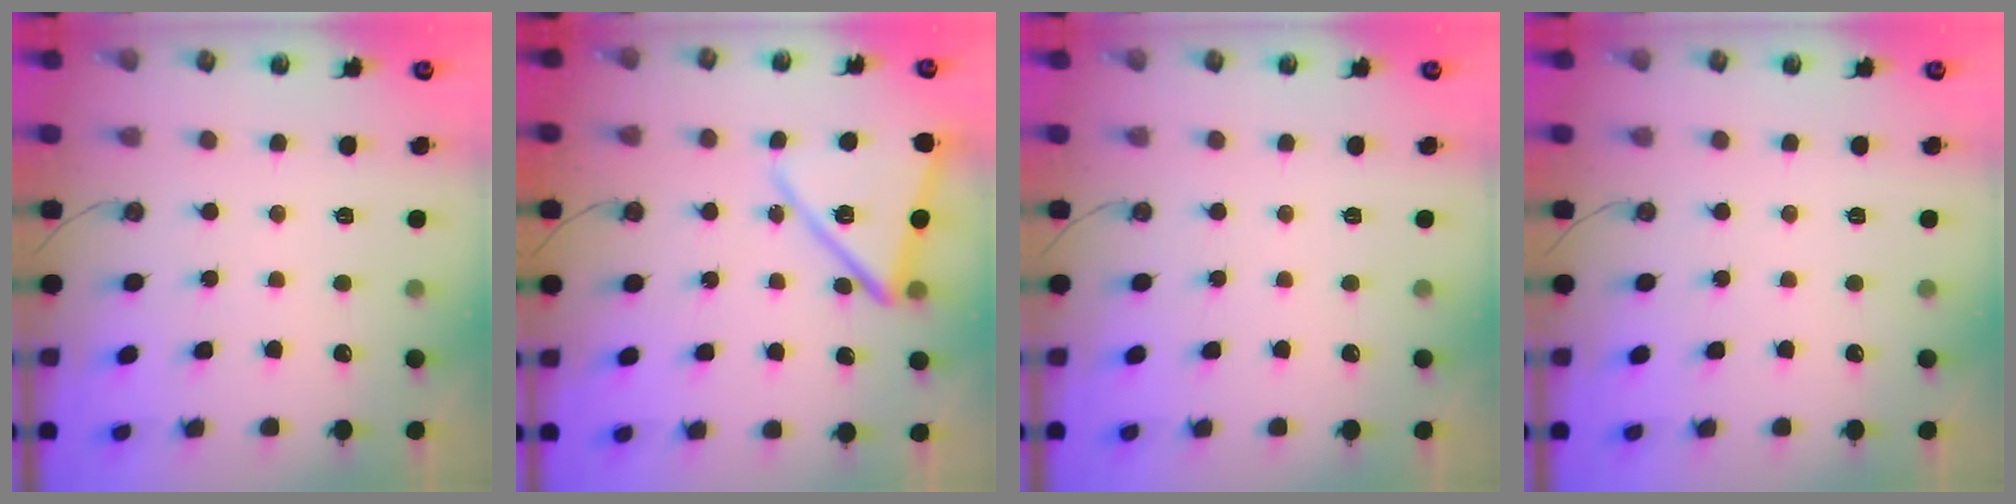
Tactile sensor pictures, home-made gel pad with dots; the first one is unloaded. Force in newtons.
{"total": 14.5, "press": 14.4, "slide": 1.4}
{"total": 0.0}
{"total": 0.0}